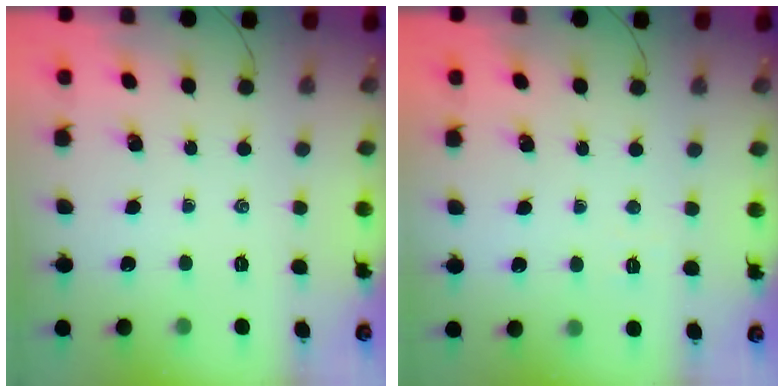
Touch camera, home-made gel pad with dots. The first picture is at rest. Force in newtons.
{"total": 2.4, "press": 2.3, "slide": 0.7}